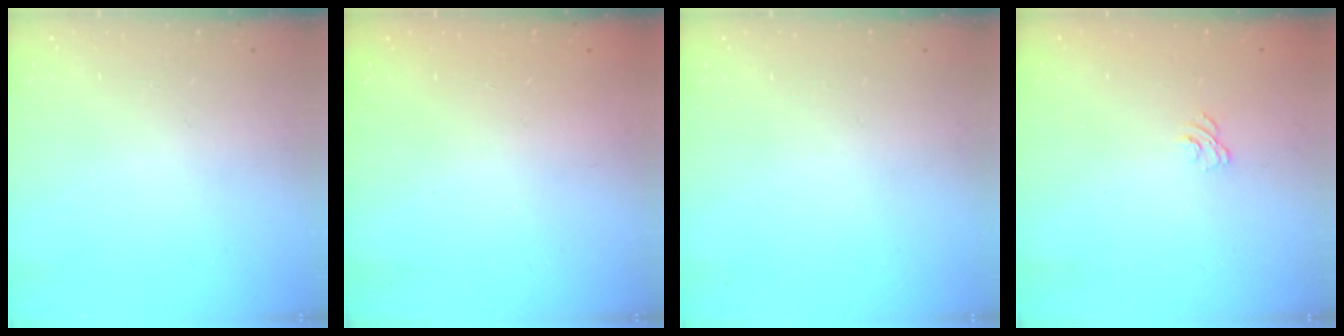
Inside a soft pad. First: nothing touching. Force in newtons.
{"total": 2.4, "press": 2.3, "slide": 0.8}
{"total": 0.0}
{"total": 1.5, "press": 0.9, "slide": 1.2}